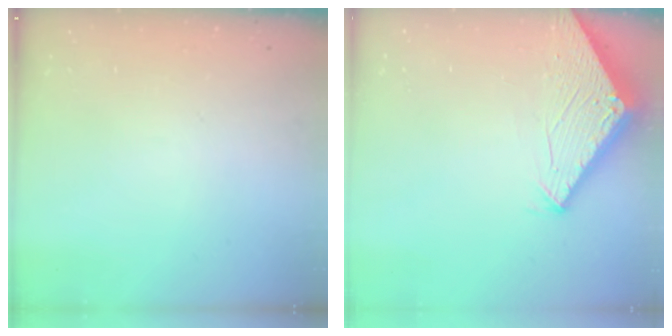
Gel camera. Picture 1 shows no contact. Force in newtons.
{"total": 2.8, "press": 2.8, "slide": 0.2}